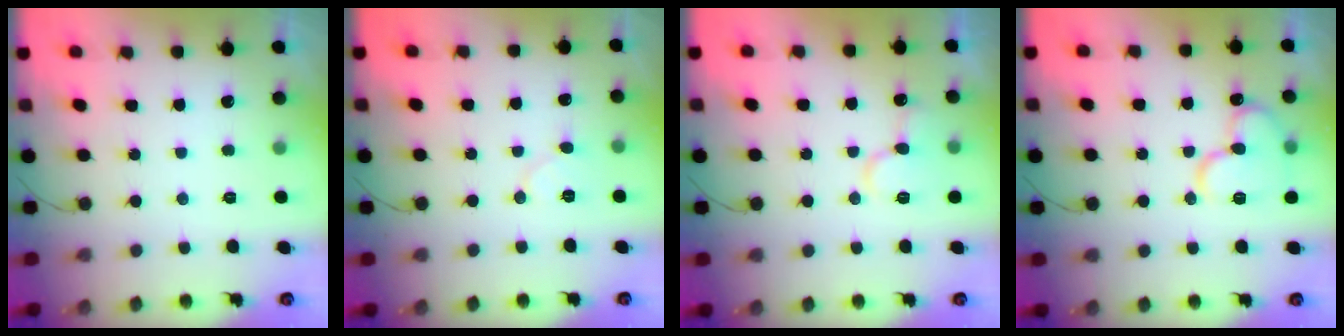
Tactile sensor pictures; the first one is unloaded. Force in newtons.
{"total": 5.6, "press": 5.6, "slide": 0.7}
{"total": 10.4, "press": 10.3, "slide": 1.3}
{"total": 13.8, "press": 13.7, "slide": 1.4}